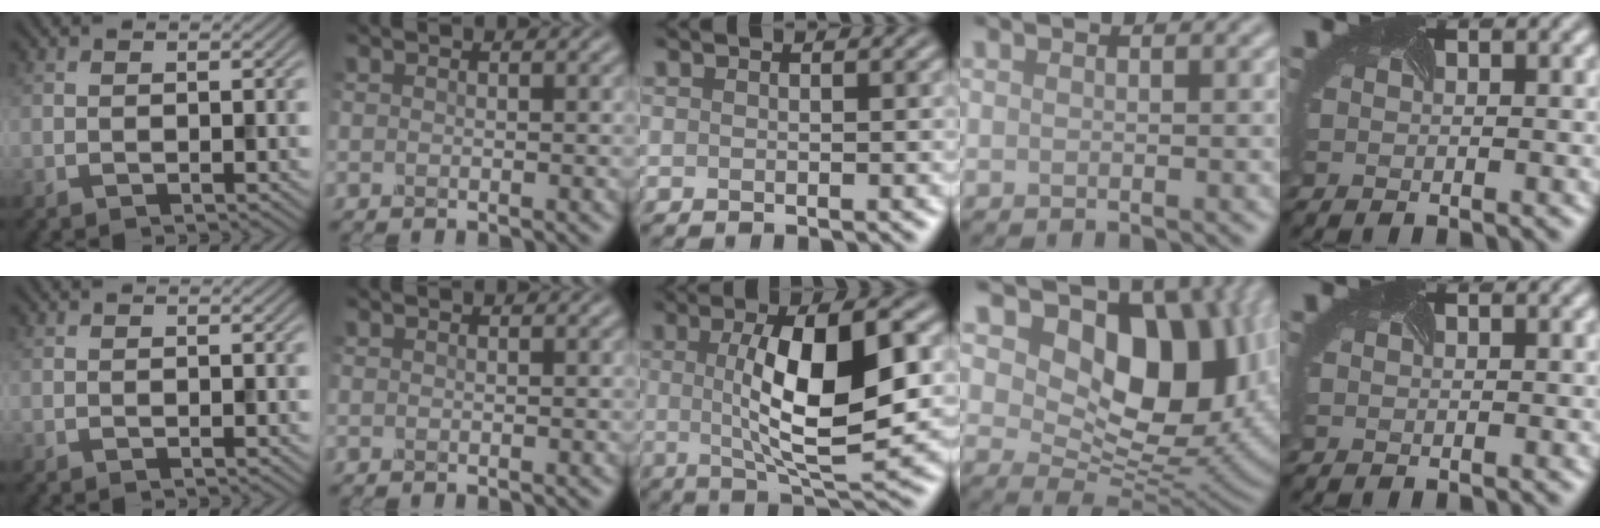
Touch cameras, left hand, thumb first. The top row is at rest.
{"middle": {"total": 9.8, "force": [0.7, 2.9, 9.3], "torque": [-0.148, -0.002, 0.015]}, "ring": {"total": 13.1, "force": [3.5, 8.5, 9.3], "torque": [-0.123, -0.013, 0.060]}}